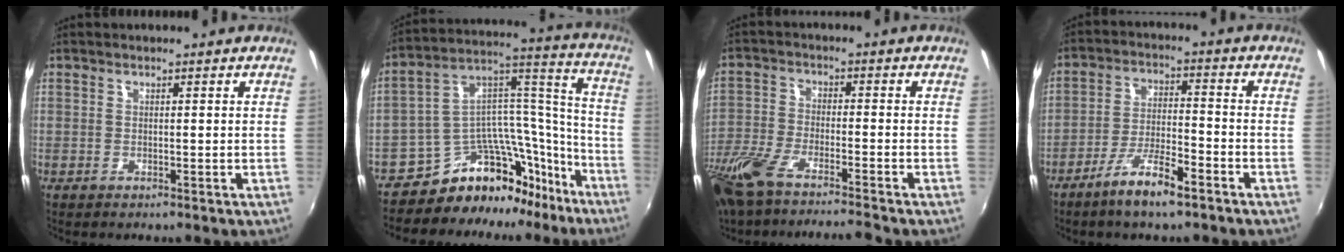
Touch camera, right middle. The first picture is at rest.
{"total": 18.2, "force": [-15.3, 8.5, 4.9], "torque": [-0.071, 0.090, -0.232]}
{"total": 13.5, "force": [-11.2, 1.3, 7.3], "torque": [-0.175, -0.039, -0.212]}
{"total": 8.2, "force": [-5.8, 1.4, 5.6], "torque": [-0.119, -0.001, -0.101]}